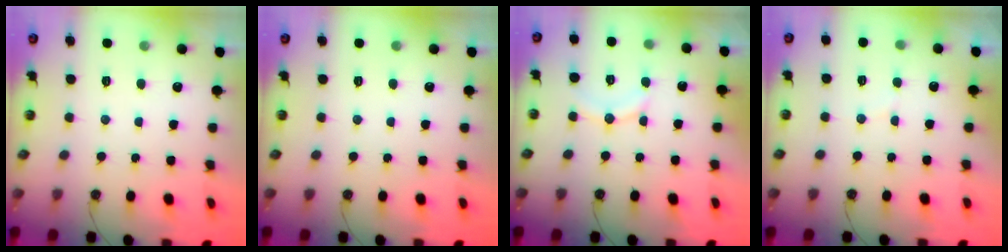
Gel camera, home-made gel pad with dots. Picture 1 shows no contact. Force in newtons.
{"total": 0.0}
{"total": 9.6, "press": 9.5, "slide": 1.0}
{"total": 2.9, "press": 2.6, "slide": 1.2}